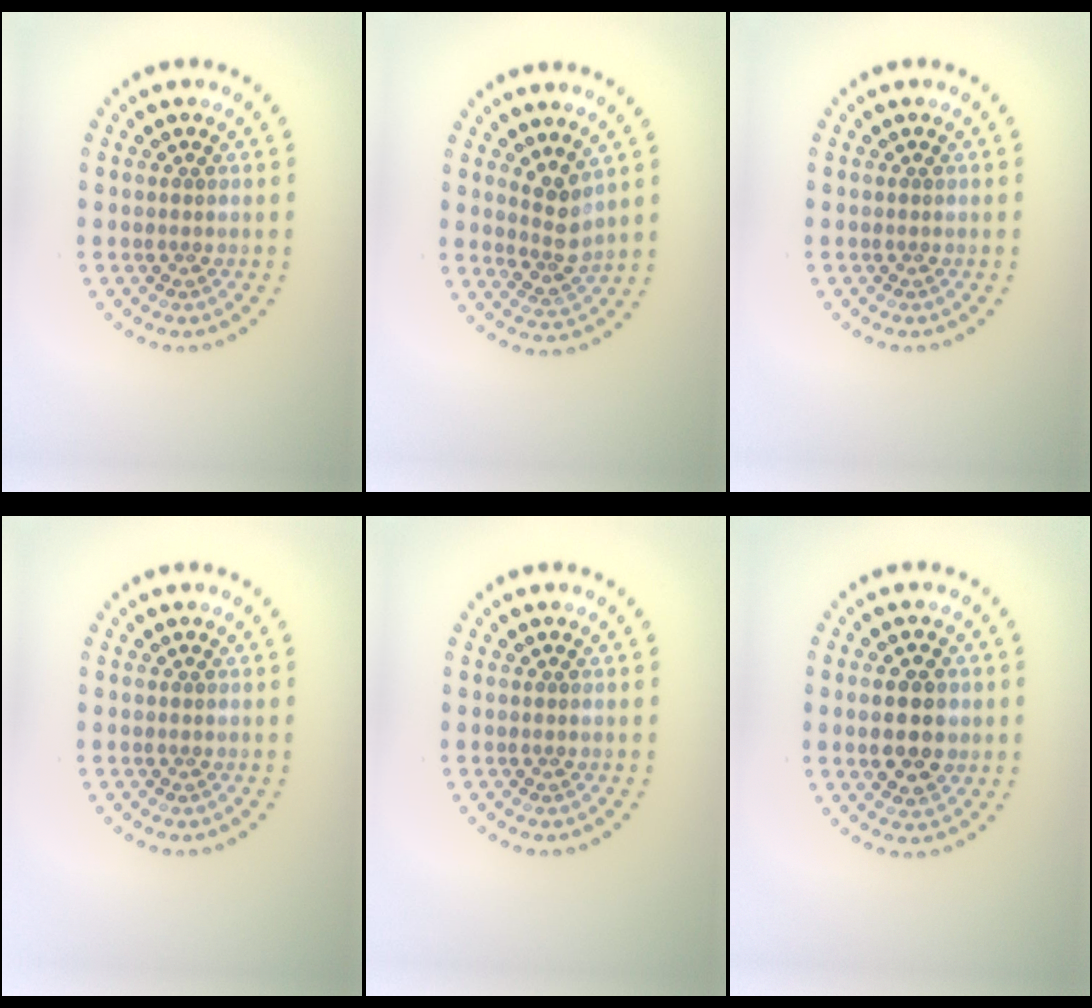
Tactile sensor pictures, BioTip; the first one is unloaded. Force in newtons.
{"total": 2.6, "press": 2.0, "slide": 1.7}
{"total": 0.0}
{"total": 0.0}
{"total": 0.0}
{"total": 4.5, "press": 4.5, "slide": 0.2}